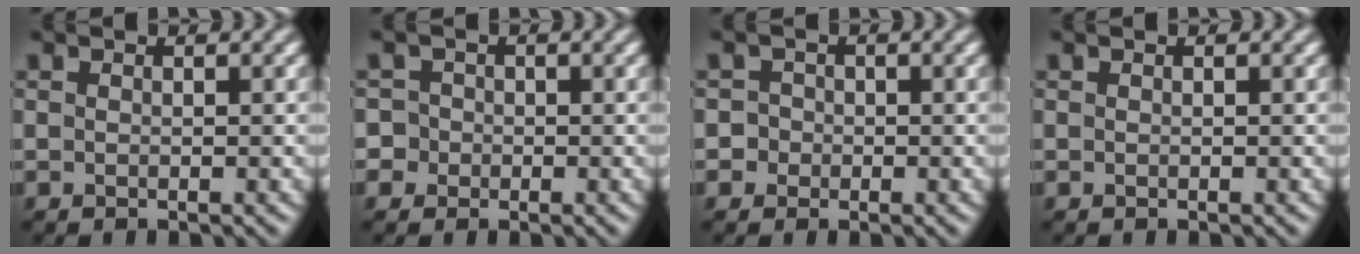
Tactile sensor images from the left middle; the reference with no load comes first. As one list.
[{"total": 2.9, "force": [-0.4, 2.8, 0.6], "torque": [0.013, 0.020, -0.028]}, {"total": 2.0, "force": [-0.2, 2.0, 0.4], "torque": [0.016, 0.013, -0.015]}, {"total": 0.0}]